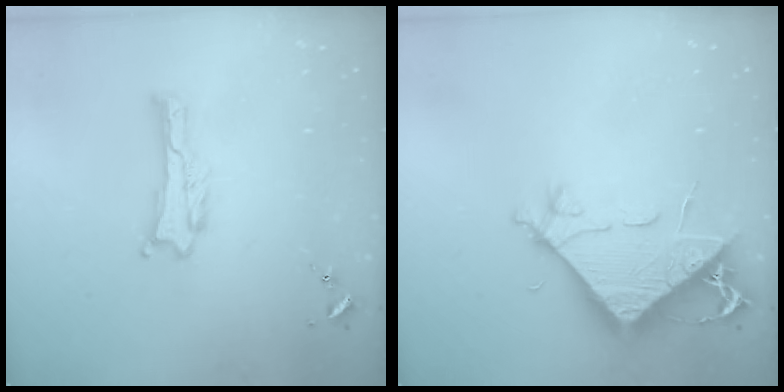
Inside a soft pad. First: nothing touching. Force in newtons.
{"total": 7.7, "press": 7.6, "slide": 1.1}